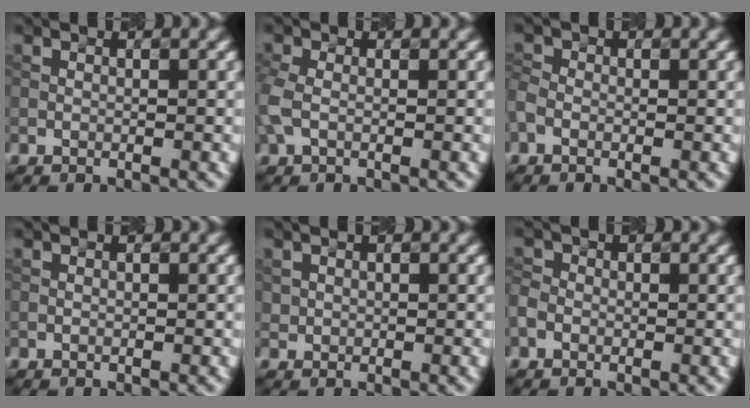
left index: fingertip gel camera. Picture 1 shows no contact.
{"total": 2.5, "force": [-0.2, 1.6, 1.9], "torque": [-0.060, 0.003, -0.011]}
{"total": 1.4, "force": [-0.6, 1.1, 0.7], "torque": [-0.022, 0.002, -0.020]}
{"total": 0.0}
{"total": 0.7, "force": [0.3, 0.7, -0.1], "torque": [0.003, 0.001, 0.005]}
{"total": 1.3, "force": [-0.5, 1.1, 0.4], "torque": [-0.009, 0.004, -0.017]}